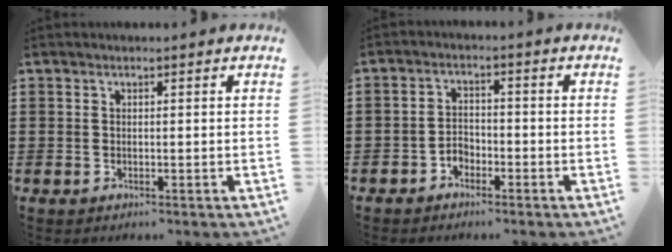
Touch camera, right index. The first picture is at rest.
{"total": 2.4, "force": [-1.8, 1.4, 0.7], "torque": [-0.020, 0.005, -0.040]}